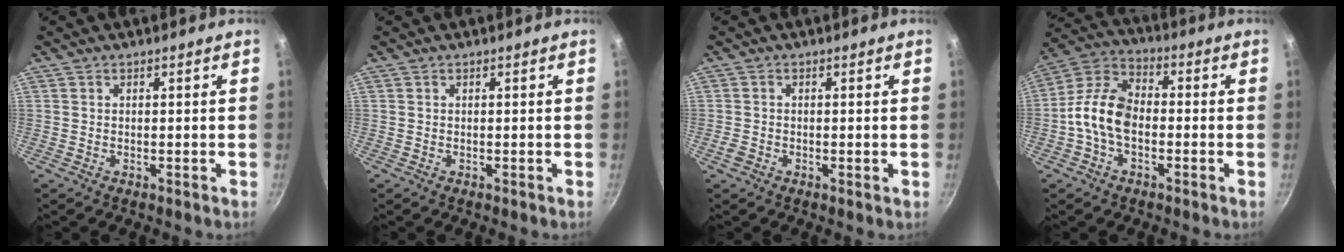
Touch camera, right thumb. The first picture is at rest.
{"total": 0.0}
{"total": 1.6, "force": [-0.6, 1.1, 0.9], "torque": [-0.018, 0.003, -0.015]}
{"total": 10.8, "force": [-2.1, 6.6, 8.2], "torque": [-0.146, 0.041, -0.060]}